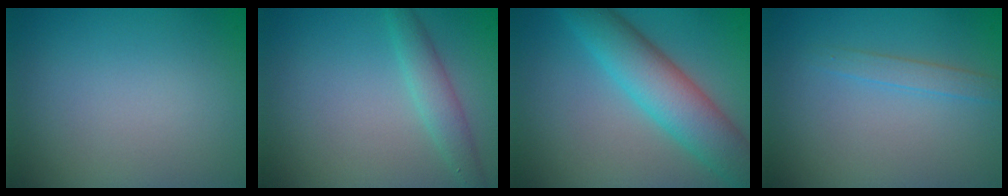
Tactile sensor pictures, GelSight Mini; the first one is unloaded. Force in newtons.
{"total": 2.3, "press": 2.3, "slide": 0.1}
{"total": 6.8, "press": 6.8, "slide": 0.1}
{"total": 1.3, "press": 1.3, "slide": 0.1}